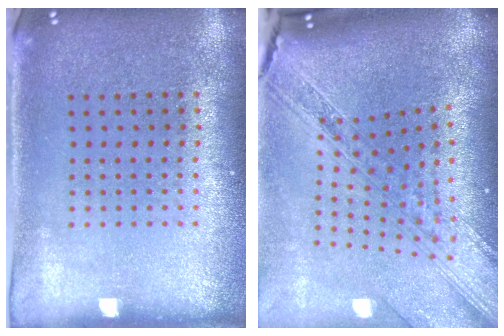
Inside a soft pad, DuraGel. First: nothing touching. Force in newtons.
{"total": 3.4, "press": 2.6, "slide": 2.3}